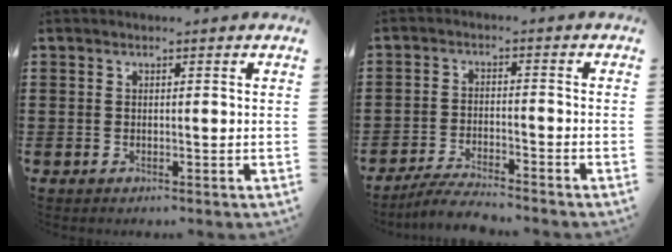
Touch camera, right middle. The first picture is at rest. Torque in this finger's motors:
{"motor_torque": [0.26, -0.22, 0.05, 0.04]}